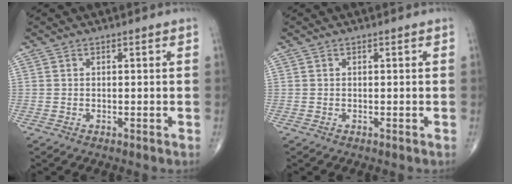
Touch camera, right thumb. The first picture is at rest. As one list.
[{"total": 0.0}]